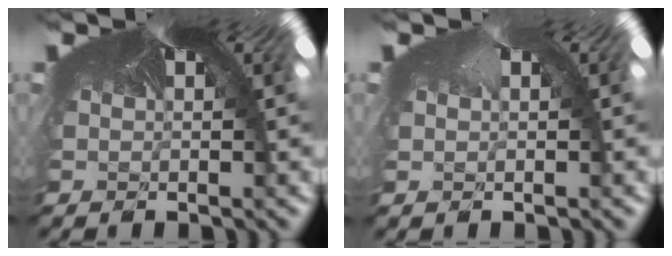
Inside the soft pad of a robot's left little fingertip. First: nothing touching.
{"total": 0.6, "force": [0.1, 0.3, 0.5], "torque": [-0.010, 0.007, 0.000]}